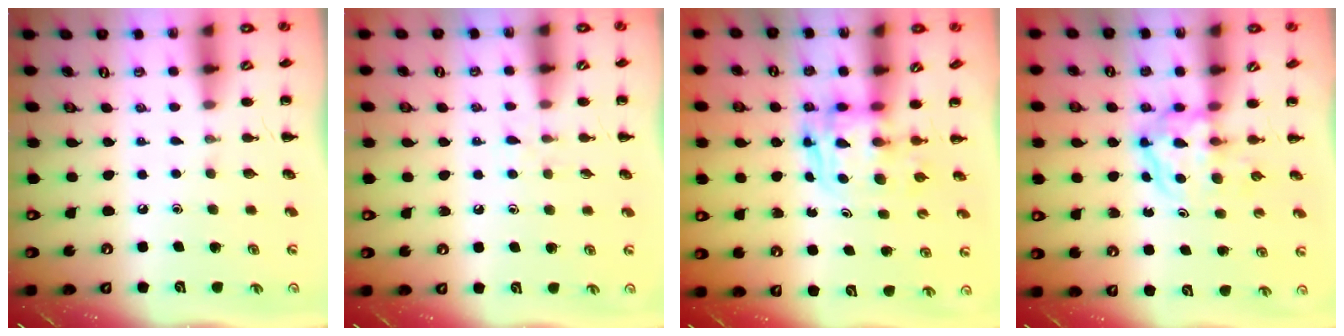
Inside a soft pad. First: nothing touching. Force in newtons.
{"total": 4.5, "press": 4.1, "slide": 1.8}
{"total": 2.7, "press": 2.7, "slide": 0.2}
{"total": 3.8, "press": 3.8, "slide": 0.5}